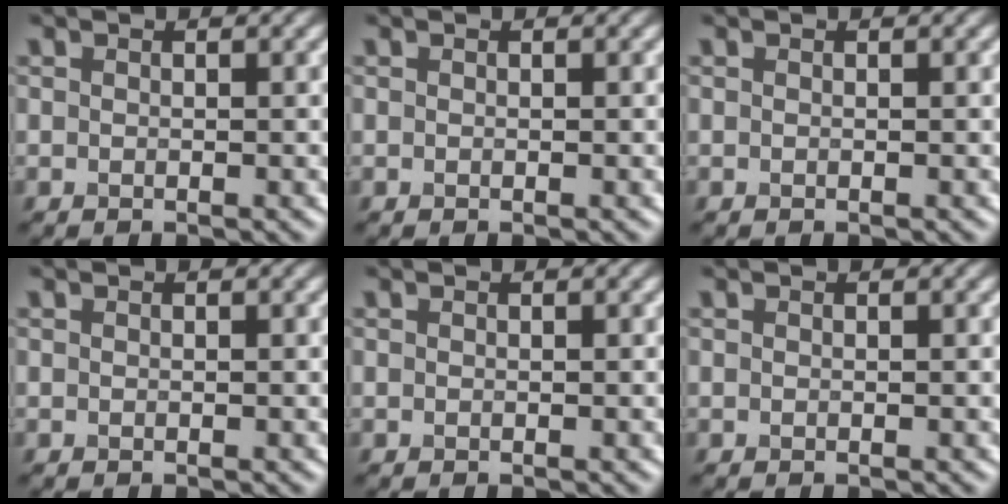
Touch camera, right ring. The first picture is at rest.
{"total": 0.0}
{"total": 0.0}
{"total": 0.0}
{"total": 0.0}
{"total": 0.0}